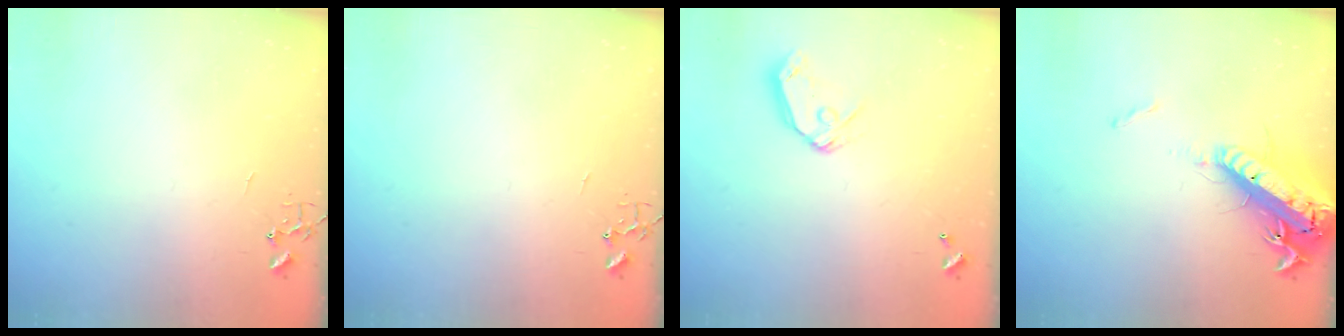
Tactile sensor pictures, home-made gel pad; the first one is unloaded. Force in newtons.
{"total": 0.0}
{"total": 8.9, "press": 8.8, "slide": 1.2}
{"total": 19.7, "press": 19.2, "slide": 4.1}